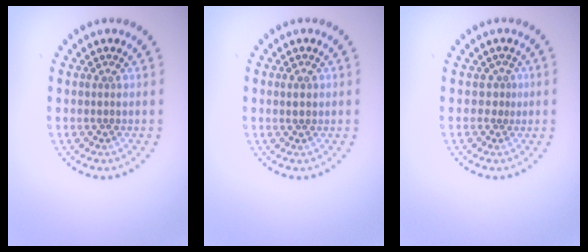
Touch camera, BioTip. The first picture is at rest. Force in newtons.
{"total": 1.0, "press": 1.0, "slide": 0.3}
{"total": 0.9, "press": 0.3, "slide": 0.8}